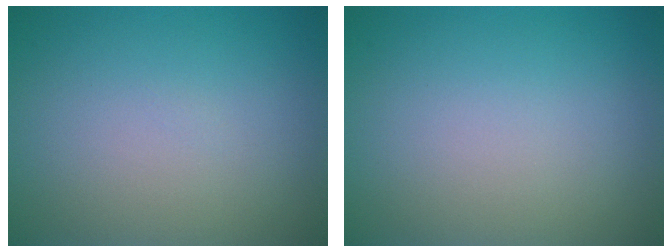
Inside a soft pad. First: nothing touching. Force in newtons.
{"total": 0.0}